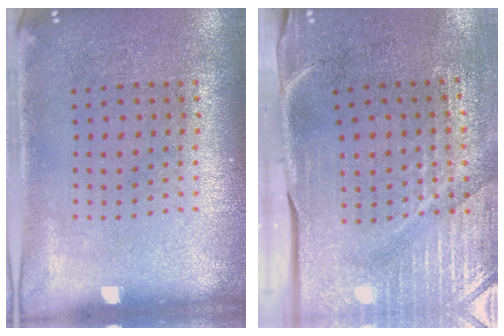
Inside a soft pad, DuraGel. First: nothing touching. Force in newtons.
{"total": 4.7, "press": 4.0, "slide": 2.5}